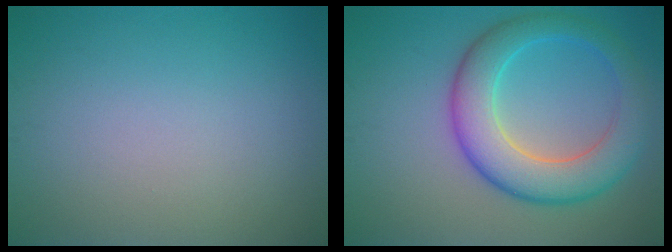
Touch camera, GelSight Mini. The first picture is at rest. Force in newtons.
{"total": 7.4, "press": 7.4, "slide": 0.2}